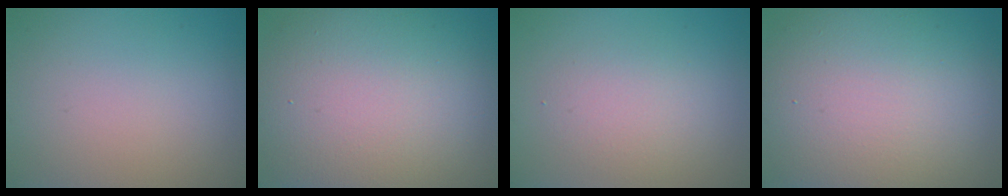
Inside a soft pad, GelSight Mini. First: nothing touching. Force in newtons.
{"total": 14.6, "press": 14.6, "slide": 0.9}
{"total": 2.6, "press": 2.6, "slide": 0.1}
{"total": 14.1, "press": 14.1, "slide": 1.0}